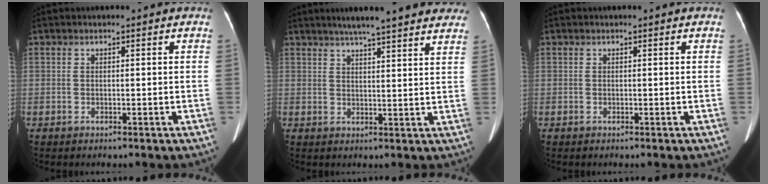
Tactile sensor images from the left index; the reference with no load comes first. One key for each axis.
{"total": 16.1, "fx": 13.6, "fy": 1.8, "fz": 8.5, "tx": -0.118, "ty": 0.027, "tz": 0.166}
{"total": 0.0}